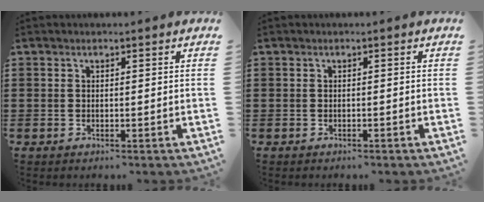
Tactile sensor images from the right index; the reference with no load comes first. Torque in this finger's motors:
{"motor_torque": [-0.36, 0.09, -0.68, -0.20]}